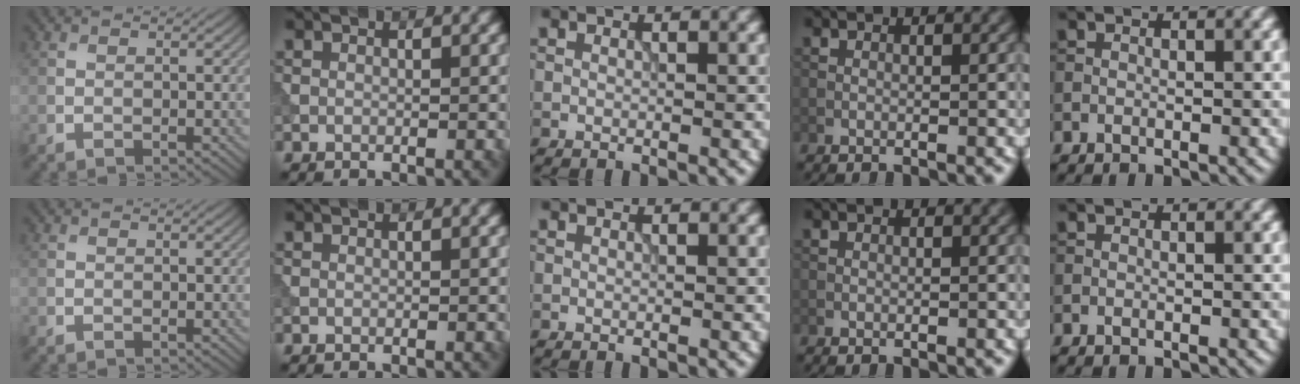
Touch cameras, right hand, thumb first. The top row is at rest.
{}